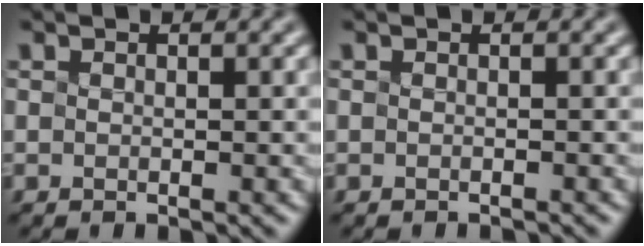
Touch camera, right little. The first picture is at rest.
{"total": 0.9, "force": [-0.9, 0.0, 0.2], "torque": [0.002, 0.000, -0.015]}